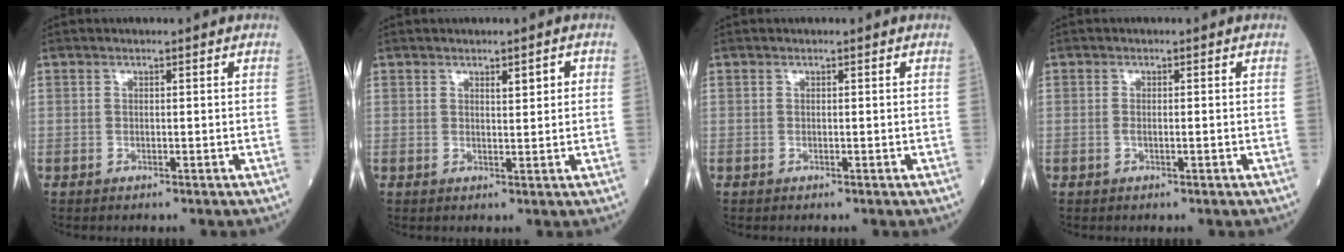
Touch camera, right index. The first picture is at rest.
{"total": 2.2, "force": [0.9, 0.6, 2.0], "torque": [-0.030, 0.001, 0.015]}
{"total": 0.0}
{"total": 1.1, "force": [-0.3, 0.3, 1.1], "torque": [-0.024, 0.001, -0.003]}